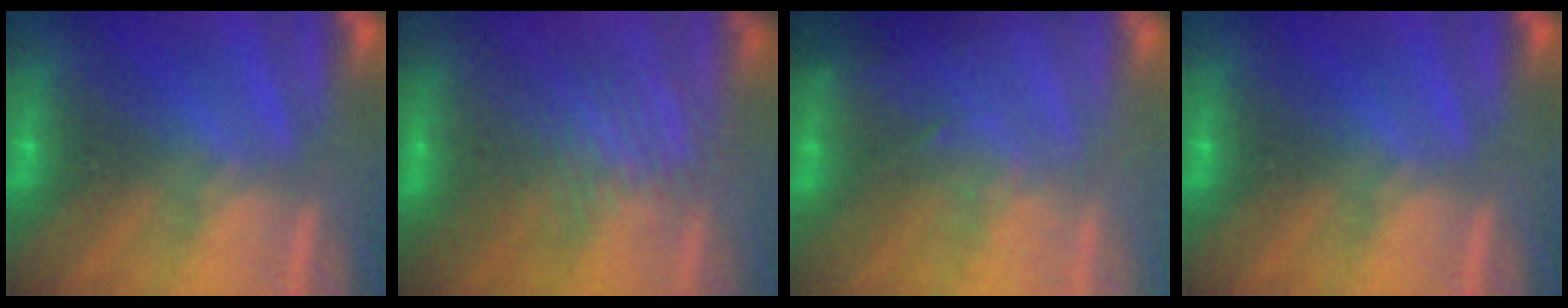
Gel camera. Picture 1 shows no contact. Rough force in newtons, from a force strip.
{"total": 2.9}
{"total": 2.7}
{"total": 0.0}